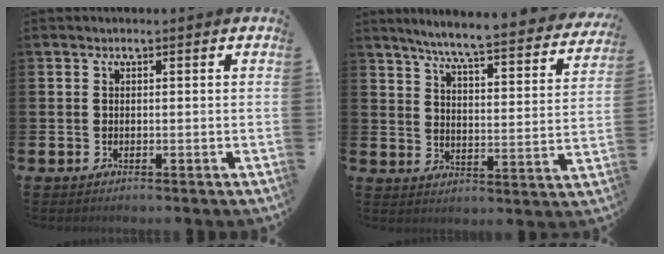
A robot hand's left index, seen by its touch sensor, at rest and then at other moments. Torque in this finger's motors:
{"motor_torque": [0.90, -1.10, 0.90, 0.21]}